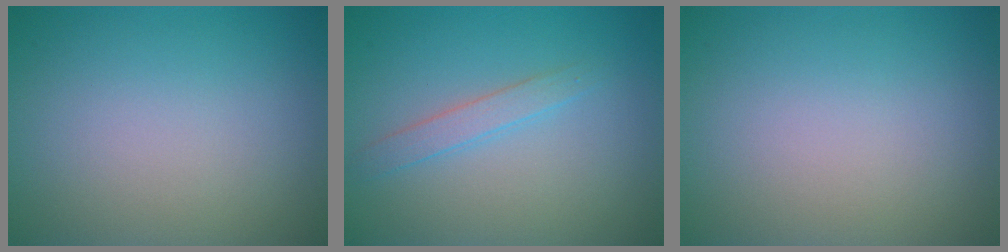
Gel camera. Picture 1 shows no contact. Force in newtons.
{"total": 1.7, "press": 1.7, "slide": 0.1}
{"total": 0.0}